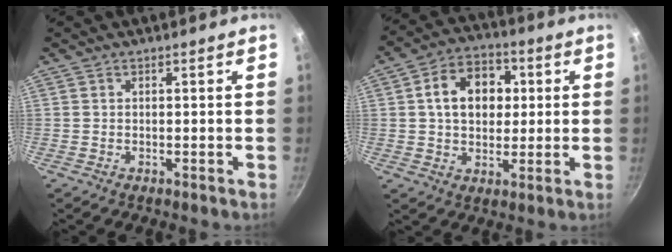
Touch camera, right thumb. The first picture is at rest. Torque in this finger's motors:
{"motor_torque": [0.37, 2.53, 1.20, -0.06, 0.12]}